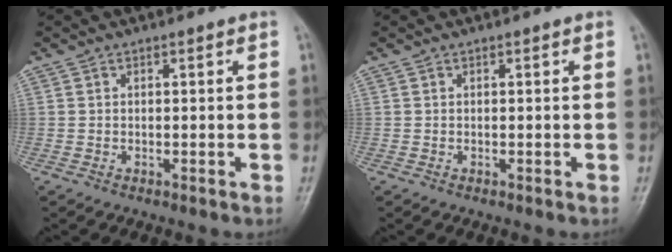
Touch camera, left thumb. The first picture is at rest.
{"total": 0.0}